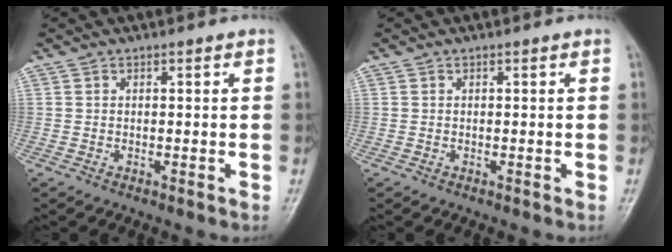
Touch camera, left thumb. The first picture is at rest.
{"total": 0.0}